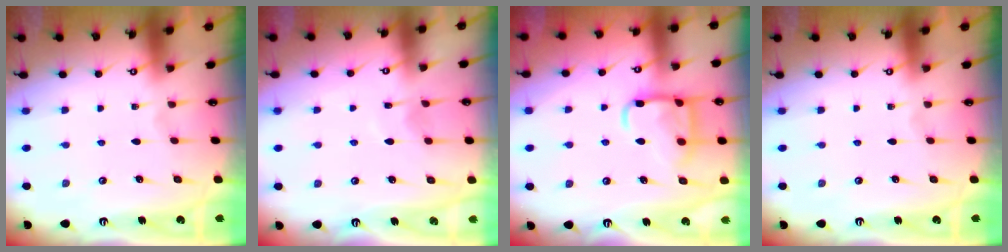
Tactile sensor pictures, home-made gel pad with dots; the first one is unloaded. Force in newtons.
{"total": 4.6, "press": 4.5, "slide": 0.5}
{"total": 13.8, "press": 13.8, "slide": 1.3}
{"total": 0.0}